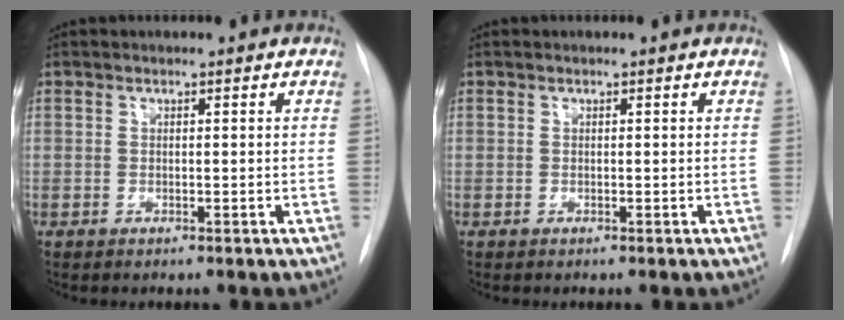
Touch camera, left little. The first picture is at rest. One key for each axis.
{"total": 0.0}